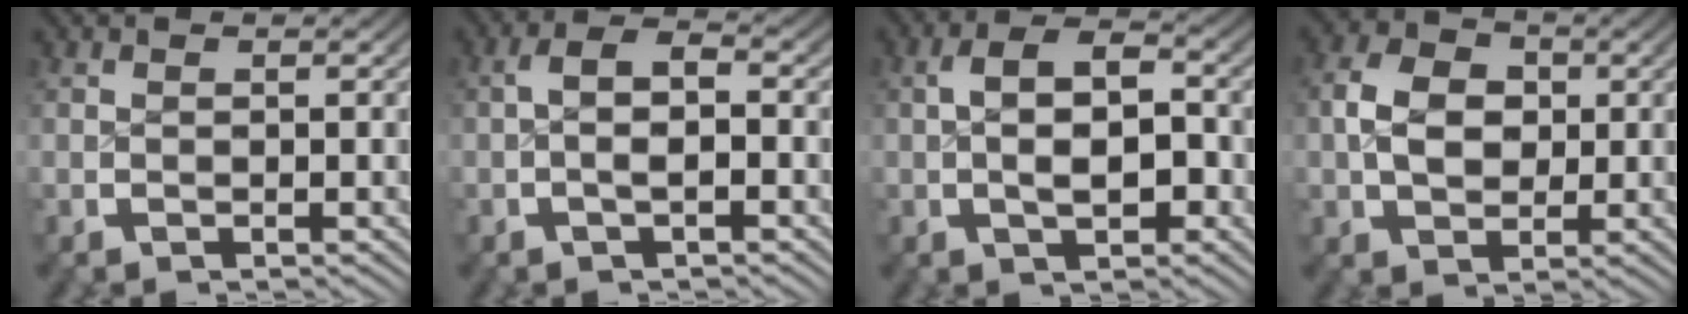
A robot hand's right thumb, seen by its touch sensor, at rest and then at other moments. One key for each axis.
{"total": 3.6, "fx": 0.0, "fy": 1.9, "fz": 3.1, "tx": -0.050, "ty": 0.005, "tz": -0.011}
{"total": 6.4, "fx": 0.0, "fy": 4.0, "fz": 5.0, "tx": -0.075, "ty": -0.004, "tz": -0.002}
{"total": 5.7, "fx": 0.3, "fy": 4.2, "fz": 3.9, "tx": -0.066, "ty": -0.015, "tz": 0.016}